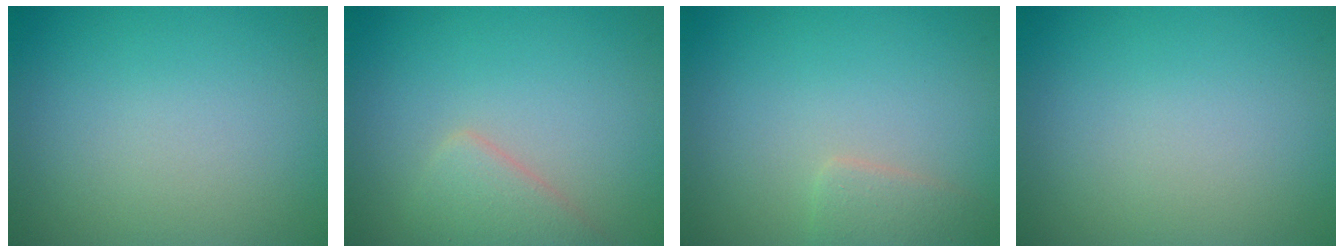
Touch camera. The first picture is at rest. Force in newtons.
{"total": 2.6, "press": 2.6, "slide": 0.0}
{"total": 1.8, "press": 1.8, "slide": 0.2}
{"total": 0.0}